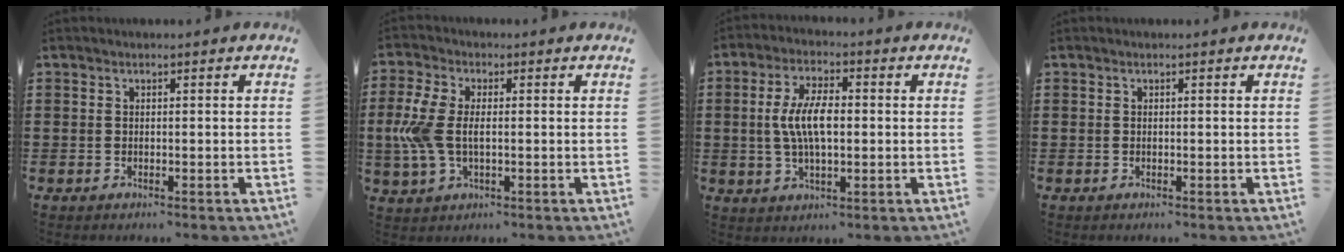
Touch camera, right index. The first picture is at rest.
{"total": 7.6, "force": [-0.1, 4.0, 6.4], "torque": [-0.168, -0.005, -0.012]}
{"total": 7.5, "force": [0.0, 3.0, 6.9], "torque": [-0.148, 0.002, -0.007]}
{"total": 0.0}